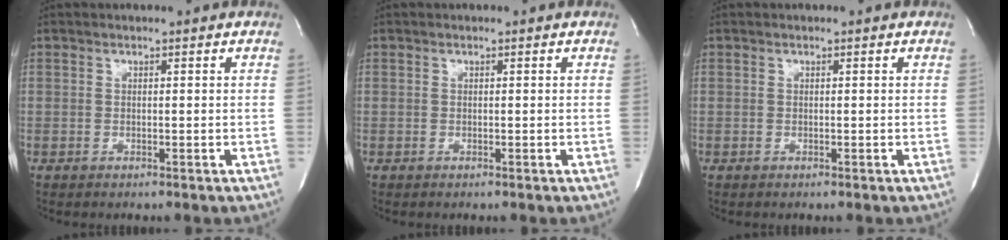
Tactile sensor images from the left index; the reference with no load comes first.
{"total": 0.0}
{"total": 0.0}